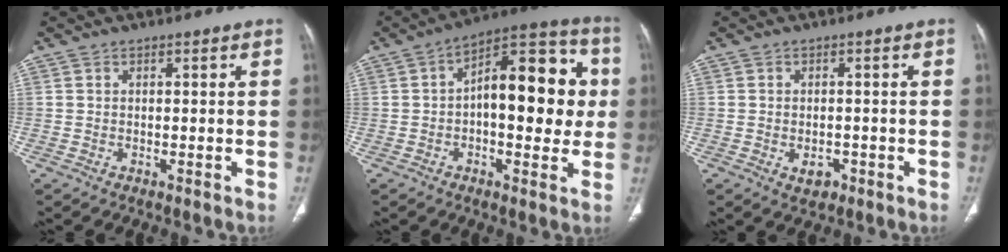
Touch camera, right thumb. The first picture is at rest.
{"total": 18.3, "force": [1.0, 8.8, 16.0], "torque": [-0.189, 0.034, 0.008]}
{"total": 2.9, "force": [-1.2, 2.1, 1.7], "torque": [-0.013, 0.006, -0.010]}